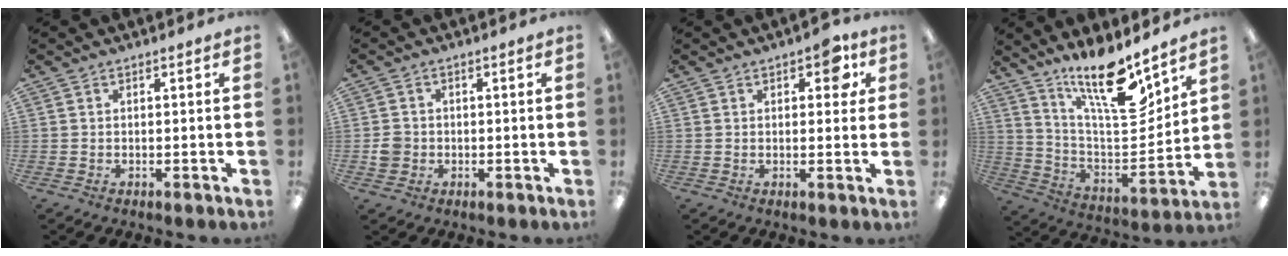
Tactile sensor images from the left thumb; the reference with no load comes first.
{"total": 3.4, "force": [-0.5, 3.2, 1.1], "torque": [-0.011, 0.003, -0.010]}
{"total": 5.5, "force": [2.5, 2.9, 3.9], "torque": [-0.042, -0.005, 0.037]}
{"total": 18.7, "force": [14.0, 5.2, 11.3], "torque": [-0.206, -0.093, 0.239]}